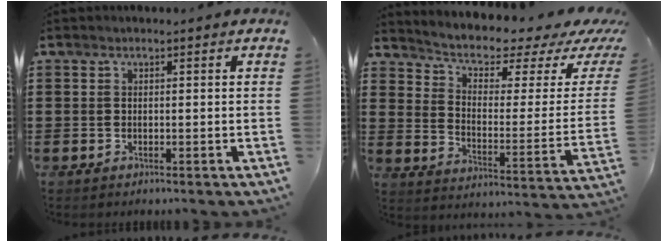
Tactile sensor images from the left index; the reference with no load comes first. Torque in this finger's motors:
{"motor_torque": [2.14, 0.00, 0.50, 0.10]}